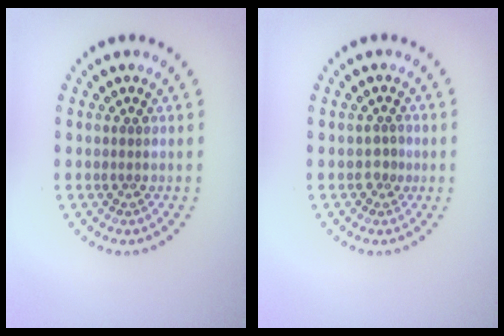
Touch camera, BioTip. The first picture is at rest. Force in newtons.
{"total": 1.2, "press": 1.0, "slide": 0.6}